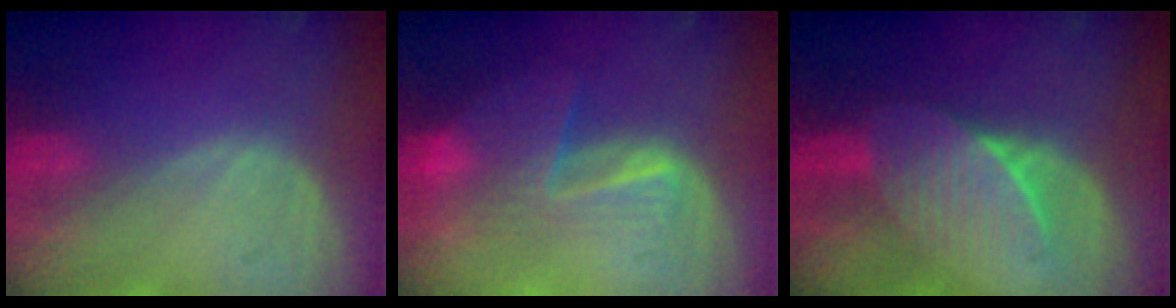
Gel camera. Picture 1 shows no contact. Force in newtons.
{"total": 7.6, "press": 6.7, "slide": 3.4}
{"total": 7.3, "press": 6.7, "slide": 2.9}